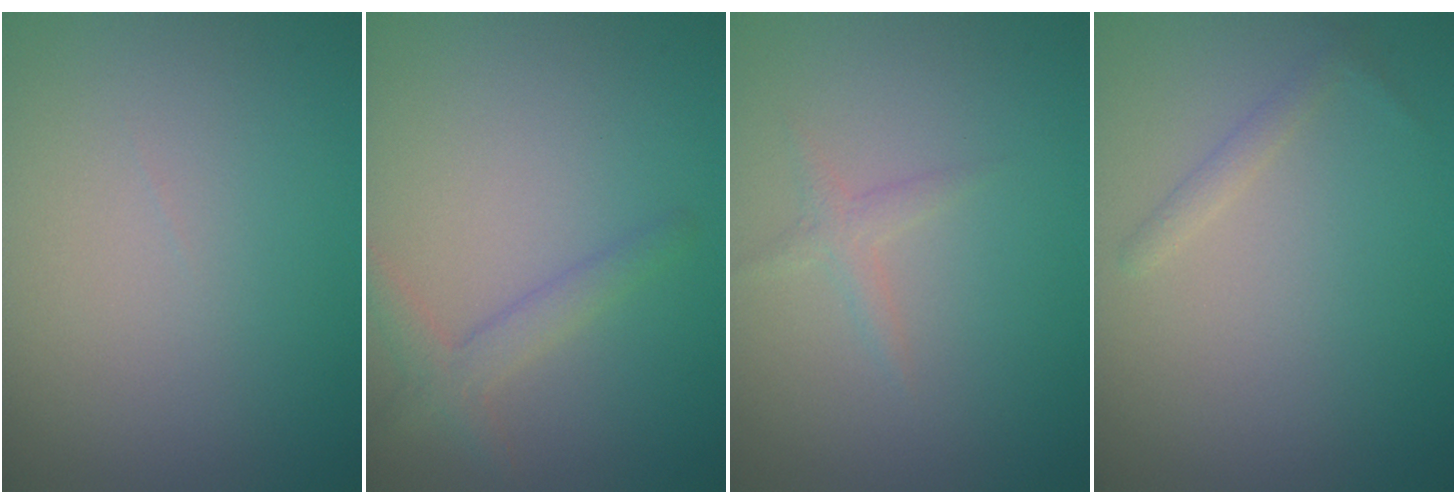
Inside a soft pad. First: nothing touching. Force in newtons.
{"total": 2.0, "press": 2.0, "slide": 0.1}
{"total": 1.0, "press": 1.0, "slide": 0.0}
{"total": 0.9, "press": 0.9, "slide": 0.1}